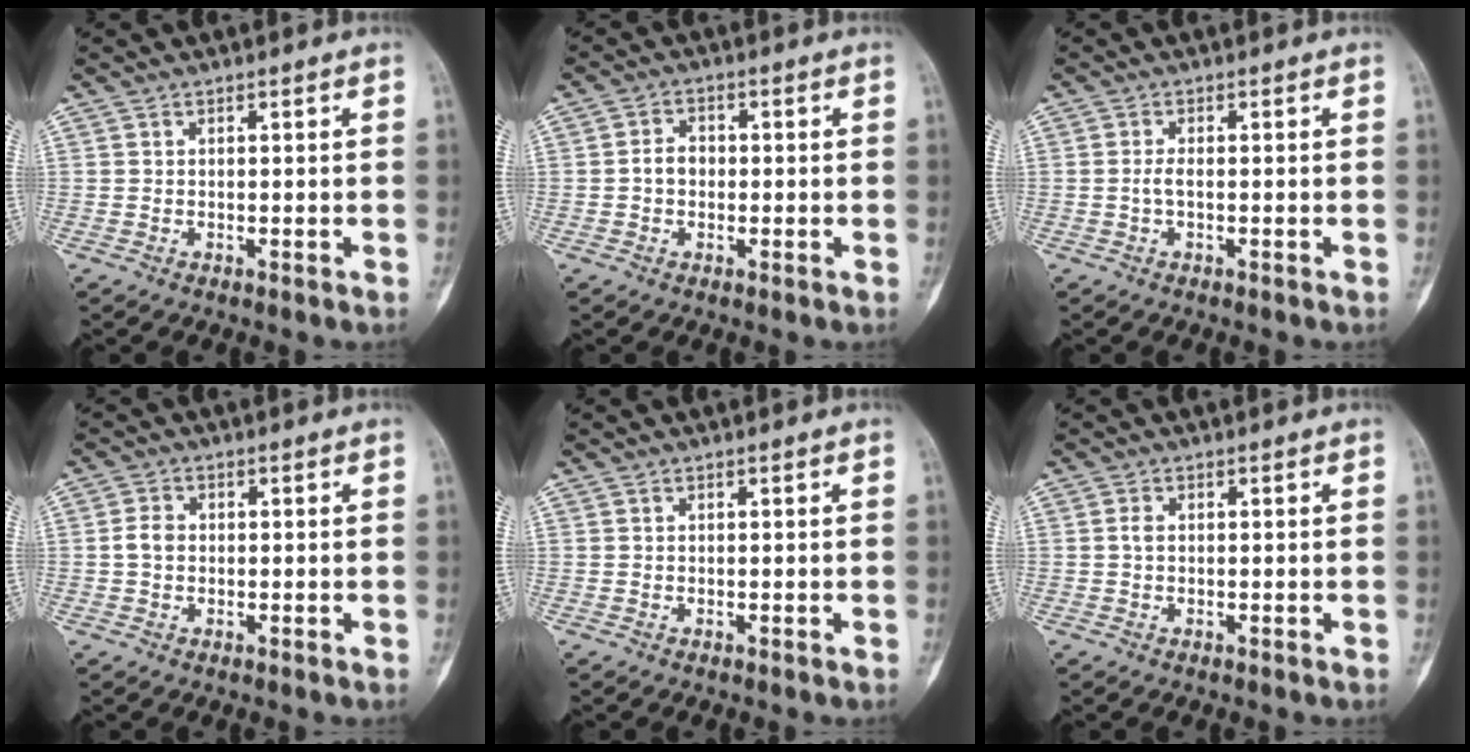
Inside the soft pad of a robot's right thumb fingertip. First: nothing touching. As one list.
[{"total": 3.3, "force": [-0.4, 2.5, 2.0], "torque": [-0.026, 0.013, -0.013]}, {"total": 1.4, "force": [-0.3, 0.4, 1.3], "torque": [-0.028, 0.000, -0.007]}, {"total": 2.7, "force": [-0.1, 2.1, 1.7], "torque": [-0.029, 0.006, -0.007]}, {"total": 0.0}, {"total": 1.1, "force": [0.0, 0.7, 0.8], "torque": [-0.015, 0.001, -0.002]}]